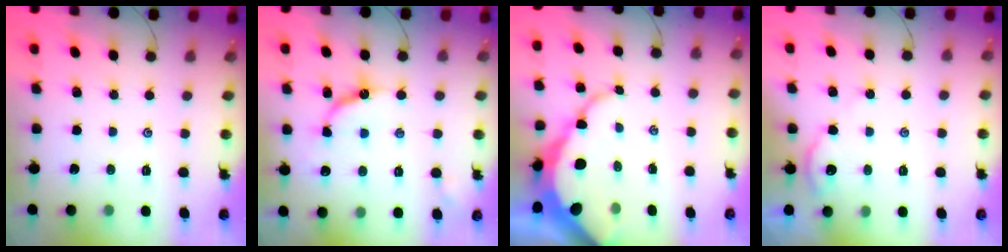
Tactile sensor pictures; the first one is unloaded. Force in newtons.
{"total": 10.2, "press": 10.2, "slide": 0.6}
{"total": 12.1, "press": 12.0, "slide": 1.0}
{"total": 2.7, "press": 2.7, "slide": 0.4}